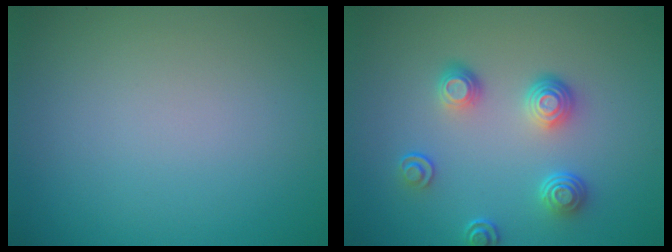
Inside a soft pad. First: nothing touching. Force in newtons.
{"total": 3.6, "press": 2.9, "slide": 2.2}